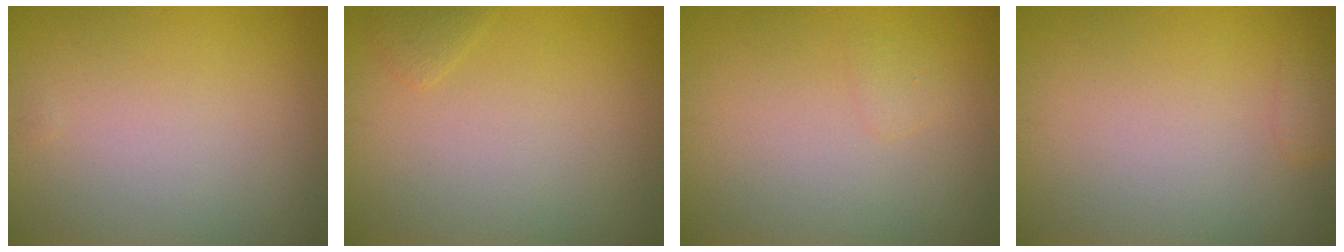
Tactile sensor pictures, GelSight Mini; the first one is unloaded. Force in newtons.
{"total": 0.7, "press": 0.7, "slide": 0.1}
{"total": 0.6, "press": 0.6, "slide": 0.0}
{"total": 1.1, "press": 1.1, "slide": 0.1}